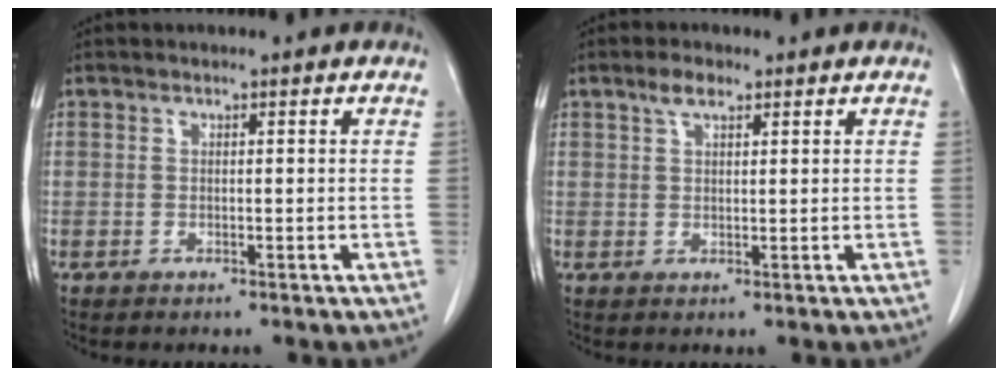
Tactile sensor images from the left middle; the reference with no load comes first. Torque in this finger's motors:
{"motor_torque": [0.19, -0.17, -0.03, 0.02]}